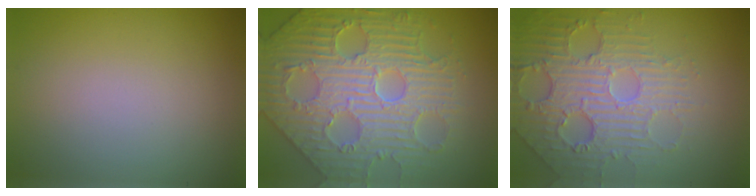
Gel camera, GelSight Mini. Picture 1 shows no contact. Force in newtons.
{"total": 7.2, "press": 6.0, "slide": 3.9}
{"total": 5.0, "press": 4.4, "slide": 2.4}